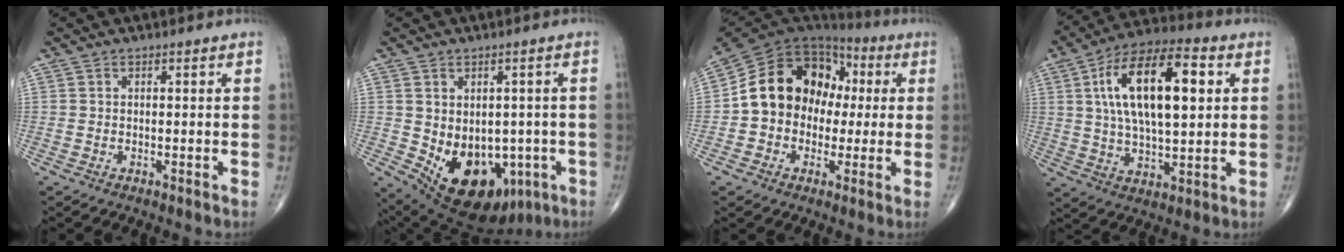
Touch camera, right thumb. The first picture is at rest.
{"total": 16.3, "force": [-4.1, 11.2, 11.1], "torque": [-0.147, 0.000, -0.028]}
{"total": 17.0, "force": [0.7, 13.5, 10.3], "torque": [-0.147, 0.046, 0.008]}
{"total": 19.9, "force": [4.8, 8.6, 17.3], "torque": [-0.290, 0.009, 0.076]}